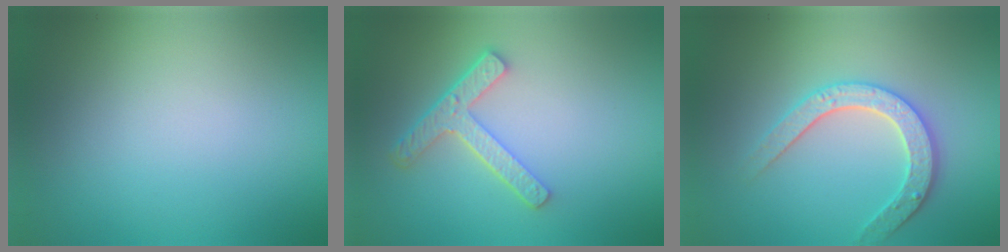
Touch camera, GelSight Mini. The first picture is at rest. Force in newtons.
{"total": 3.9, "press": 3.0, "slide": 2.5}
{"total": 3.3, "press": 3.1, "slide": 1.2}